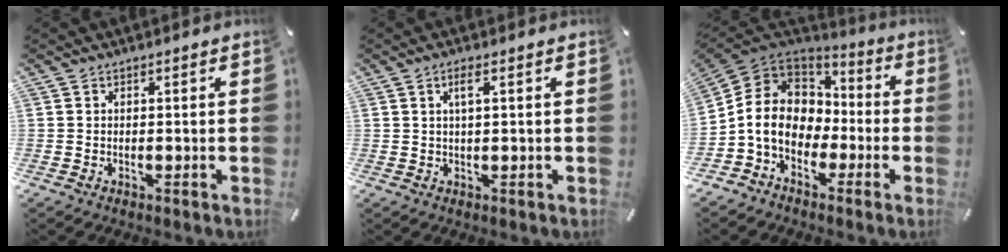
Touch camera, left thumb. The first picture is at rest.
{"total": 2.8, "force": [0.9, 0.6, 2.6], "torque": [-0.054, 0.005, 0.014]}
{"total": 10.5, "force": [-2.6, 9.4, 3.9], "torque": [-0.116, 0.015, -0.048]}